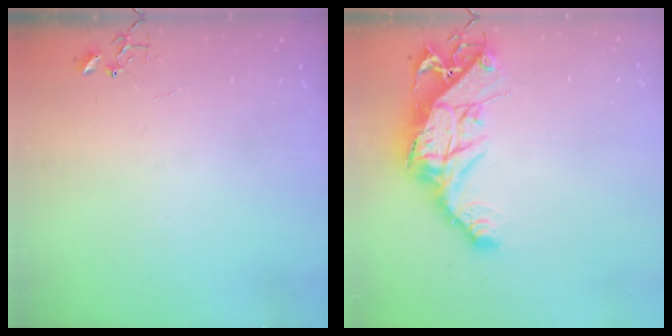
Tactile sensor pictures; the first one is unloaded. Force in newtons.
{"total": 16.1, "press": 16.0, "slide": 1.6}